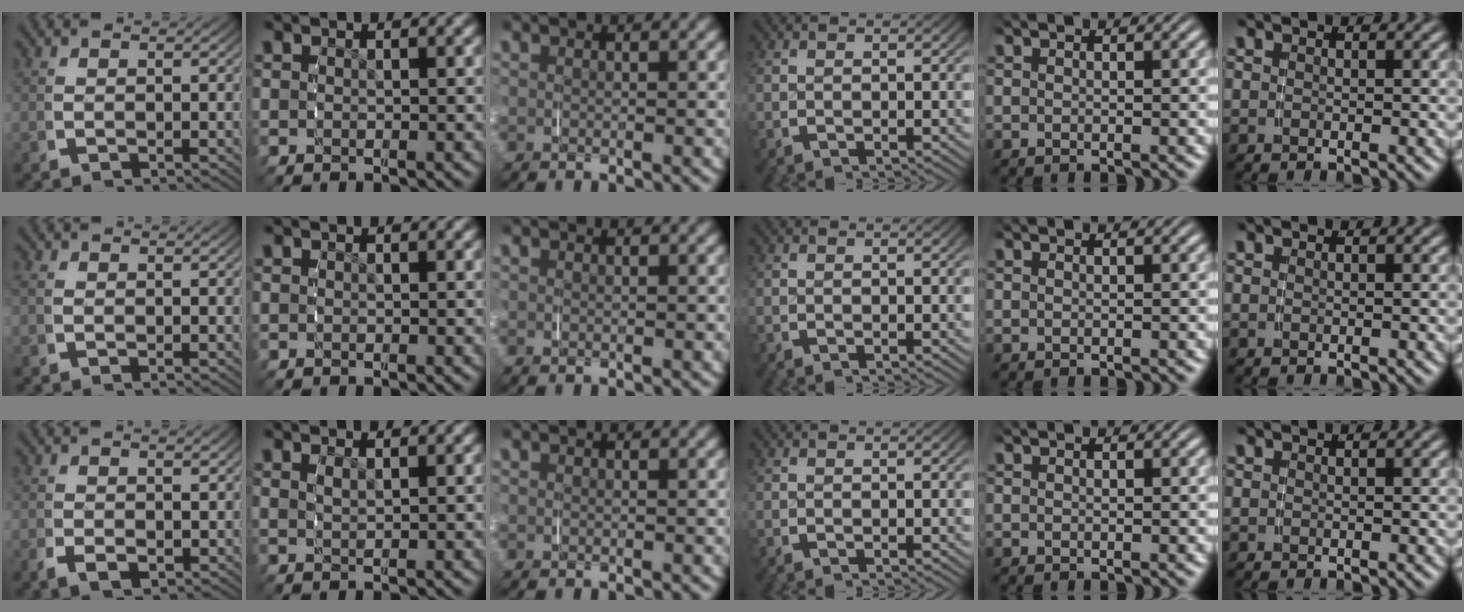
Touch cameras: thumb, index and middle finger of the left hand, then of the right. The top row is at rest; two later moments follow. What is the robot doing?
{"motion": "grasp_and_lifting", "object": "pen bag"}